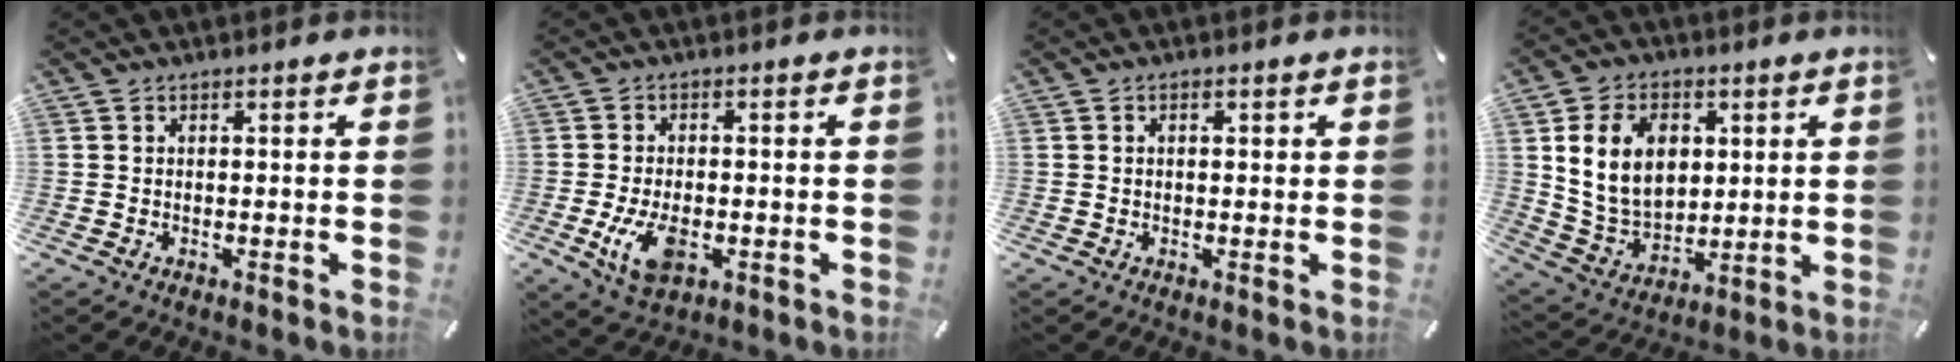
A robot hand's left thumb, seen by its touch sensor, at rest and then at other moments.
{"total": 7.5, "force": [-2.1, 4.6, 5.6], "torque": [-0.121, -0.001, -0.041]}
{"total": 1.3, "force": [0.3, 0.9, 0.9], "torque": [-0.010, 0.004, 0.002]}
{"total": 12.8, "force": [3.4, 9.9, 7.4], "torque": [-0.156, 0.001, 0.060]}